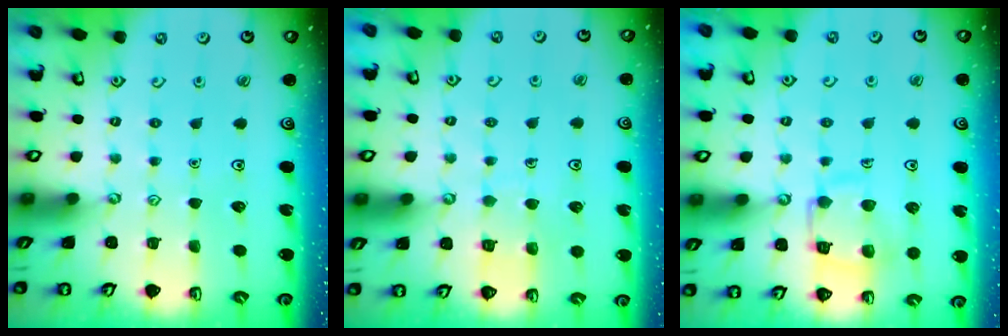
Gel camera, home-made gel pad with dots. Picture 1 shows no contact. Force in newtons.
{"total": 5.6, "press": 5.6, "slide": 0.2}
{"total": 13.1, "press": 13.0, "slide": 1.4}